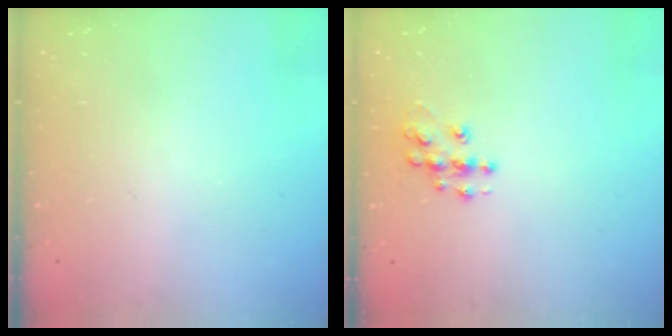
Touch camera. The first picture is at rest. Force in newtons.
{"total": 7.9, "press": 7.9, "slide": 0.3}